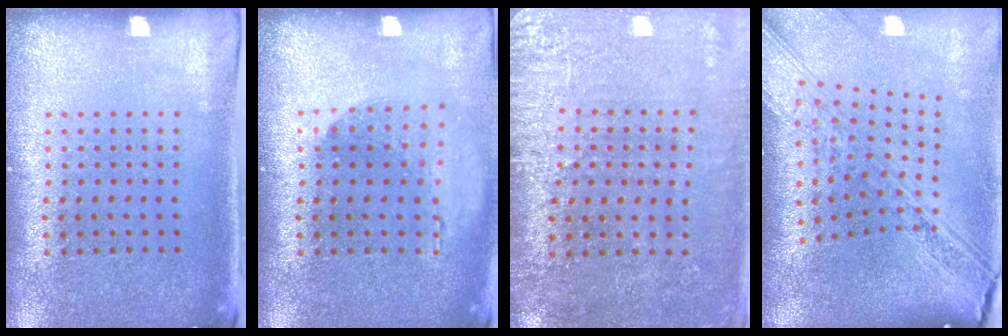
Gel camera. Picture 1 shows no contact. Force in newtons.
{"total": 1.2, "press": 1.2, "slide": 0.0}
{"total": 2.9, "press": 2.9, "slide": 0.3}
{"total": 3.8, "press": 2.8, "slide": 2.6}